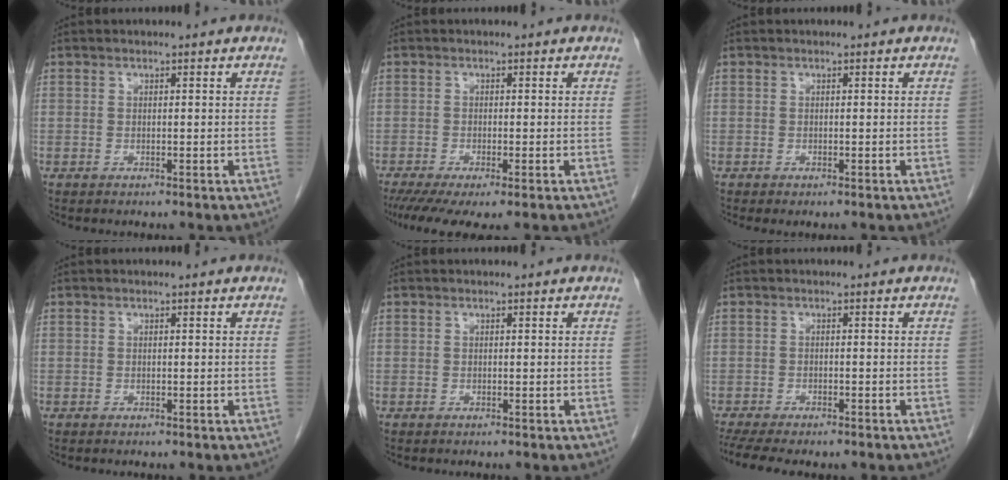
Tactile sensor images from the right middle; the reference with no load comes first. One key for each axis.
{"total": 7.6, "fx": -5.5, "fy": 1.3, "fz": 5.1, "tx": -0.080, "ty": -0.021, "tz": -0.090}
{"total": 0.7, "fx": -0.6, "fy": 0.1, "fz": 0.4, "tx": -0.008, "ty": -0.004, "tz": -0.009}
{"total": 0.0}
{"total": 0.0}
{"total": 10.4, "fx": -8.4, "fy": 2.9, "fz": 5.3, "tx": -0.087, "ty": -0.002, "tz": -0.120}